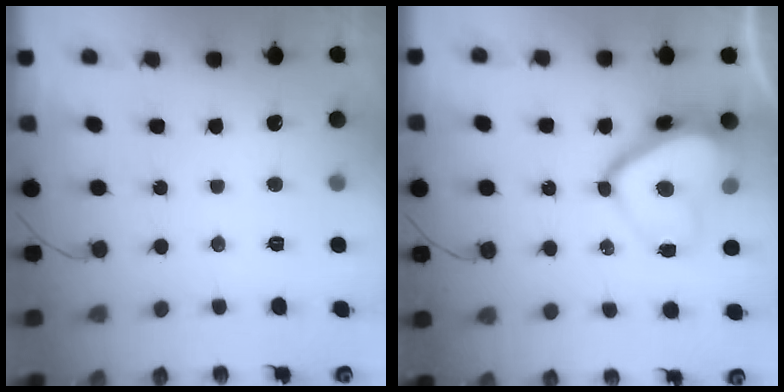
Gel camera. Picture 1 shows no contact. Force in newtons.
{"total": 11.7, "press": 11.6, "slide": 1.4}